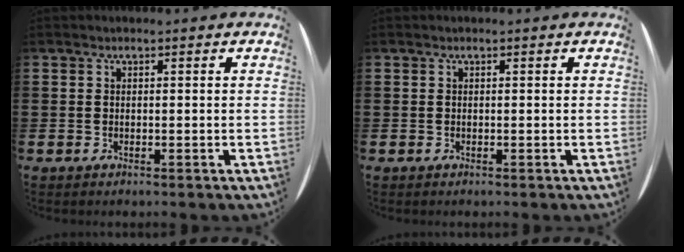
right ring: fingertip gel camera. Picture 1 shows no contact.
{"total": 0.0}